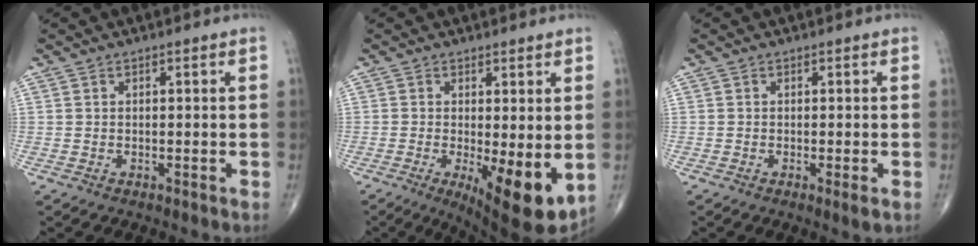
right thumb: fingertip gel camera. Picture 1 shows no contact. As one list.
[{"total": 11.0, "force": [-2.1, 3.4, 10.3], "torque": [-0.146, -0.026, -0.022]}, {"total": 1.6, "force": [-0.5, 0.1, 1.5], "torque": [-0.027, -0.007, -0.010]}]